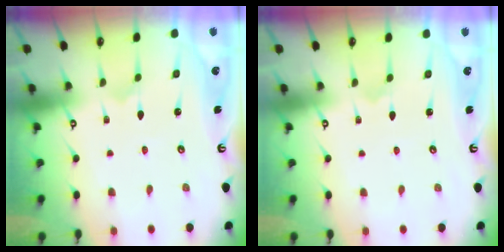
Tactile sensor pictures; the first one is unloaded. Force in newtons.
{"total": 0.7, "press": 0.7, "slide": 0.1}